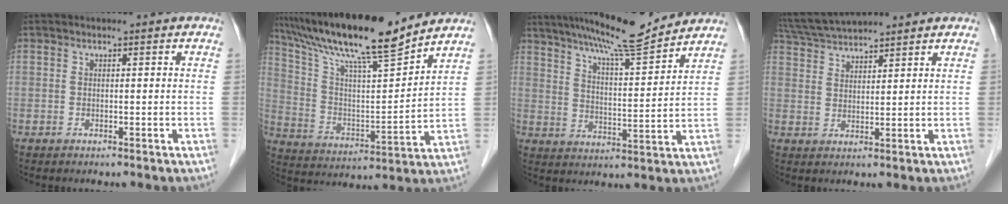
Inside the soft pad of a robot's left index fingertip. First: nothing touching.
{"total": 17.3, "force": [15.0, 0.2, 8.7], "torque": [-0.161, 0.000, 0.261]}
{"total": 13.2, "force": [11.9, 0.2, 5.8], "torque": [-0.100, 0.003, 0.186]}
{"total": 9.0, "force": [8.5, 0.7, 3.1], "torque": [-0.067, 0.035, 0.157]}